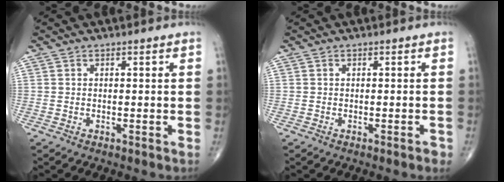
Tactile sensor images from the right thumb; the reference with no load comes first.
{"total": 0.9, "force": [-0.6, 0.2, 0.6], "torque": [-0.006, -0.001, -0.009]}